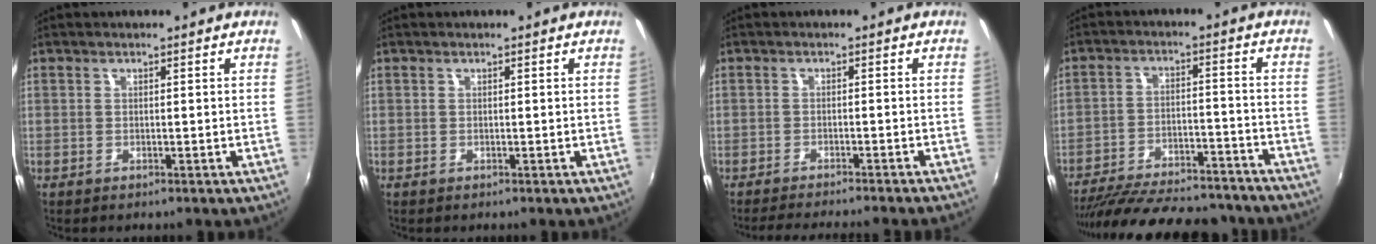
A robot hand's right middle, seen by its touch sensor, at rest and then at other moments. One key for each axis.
{"total": 0.0}
{"total": 8.0, "fx": -7.2, "fy": -0.6, "fz": 3.4, "tx": -0.074, "ty": -0.010, "tz": -0.105}
{"total": 24.9, "fx": -21.8, "fy": 6.5, "fz": 10.2, "tx": -0.194, "ty": -0.016, "tz": -0.299}